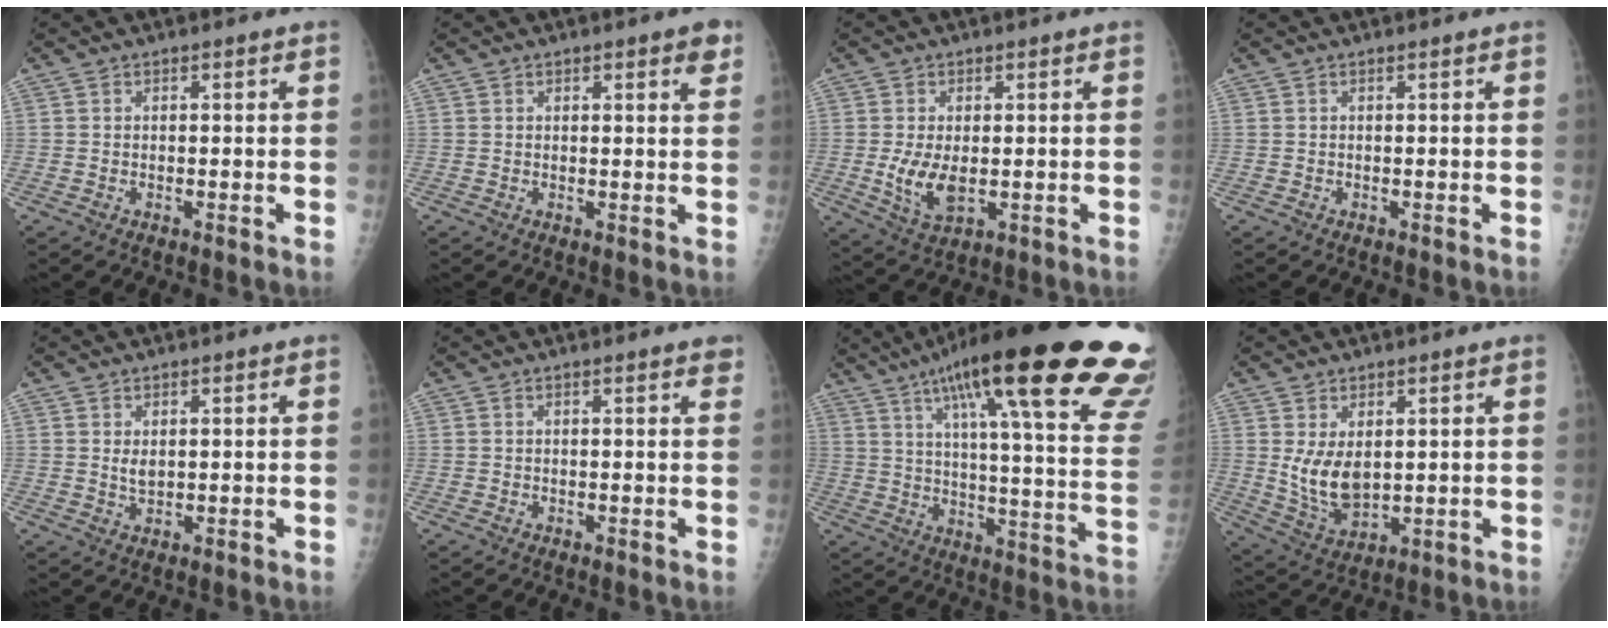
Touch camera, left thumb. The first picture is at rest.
{"total": 3.4, "force": [1.9, 1.2, 2.6], "torque": [-0.020, -0.007, 0.019]}
{"total": 7.0, "force": [-0.6, 3.9, 5.8], "torque": [-0.107, -0.014, -0.004]}
{"total": 0.0}
{"total": 2.3, "force": [0.7, 1.4, 1.6], "torque": [-0.021, -0.007, 0.014]}
{"total": 1.7, "force": [1.2, 0.5, 1.1], "torque": [-0.008, 0.000, 0.010]}
{"total": 34.5, "force": [21.7, 5.8, 26.2], "torque": [-0.295, -0.067, 0.301]}
{"total": 8.2, "force": [1.5, 5.1, 6.3], "torque": [-0.101, -0.021, 0.047]}